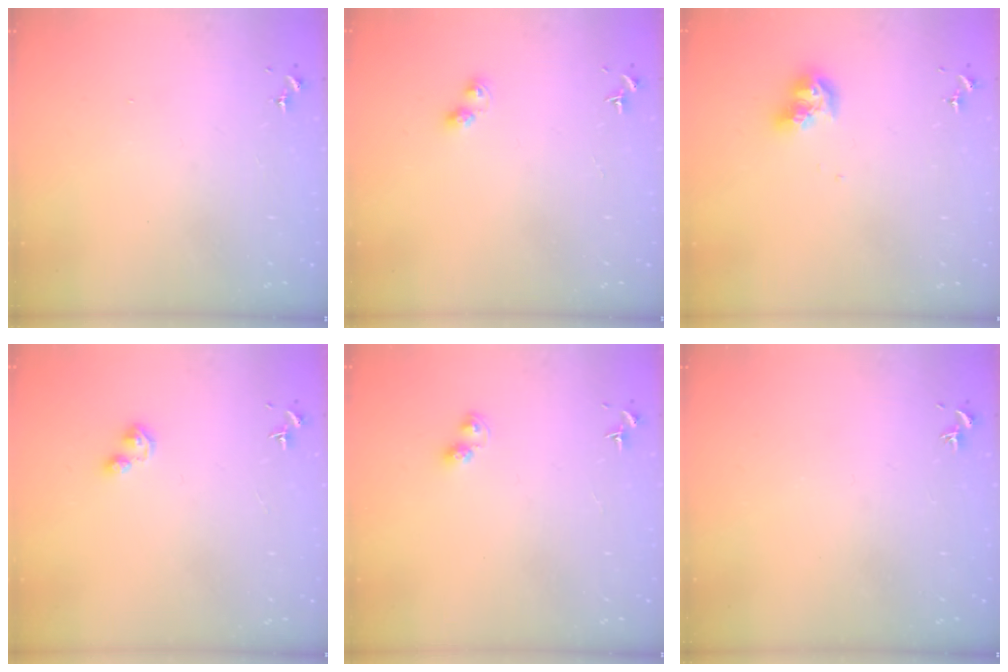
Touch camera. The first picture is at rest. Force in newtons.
{"total": 4.5, "press": 4.5, "slide": 0.4}
{"total": 10.3, "press": 10.3, "slide": 1.2}
{"total": 3.6, "press": 3.5, "slide": 0.8}
{"total": 4.0, "press": 4.0, "slide": 0.5}
{"total": 0.0}